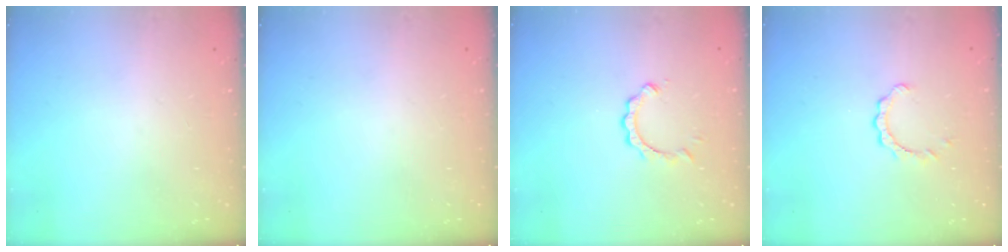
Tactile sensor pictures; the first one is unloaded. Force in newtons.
{"total": 0.0}
{"total": 2.0, "press": 2.0, "slide": 0.2}
{"total": 2.9, "press": 2.9, "slide": 0.3}